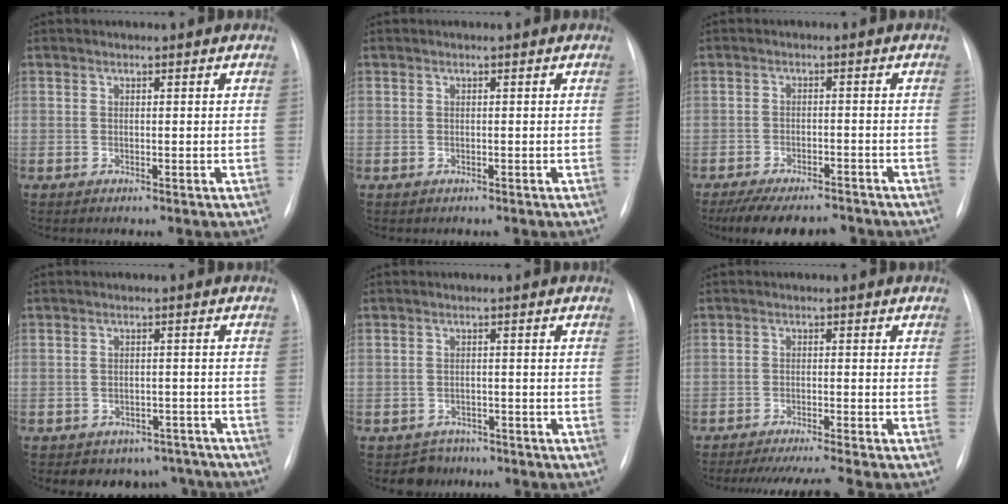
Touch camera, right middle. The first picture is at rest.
{"total": 0.5, "force": [-0.2, 0.5, -0.1], "torque": [0.000, 0.006, -0.005]}
{"total": 11.6, "force": [-10.0, 3.4, 4.8], "torque": [-0.078, -0.001, -0.140]}
{"total": 7.8, "force": [-6.4, 4.4, 0.3], "torque": [0.018, 0.027, -0.070]}
{"total": 3.3, "force": [-2.6, 2.1, -0.6], "torque": [0.007, 0.009, -0.038]}
{"total": 8.9, "force": [-7.9, -1.2, 3.8], "torque": [-0.041, -0.017, -0.121]}